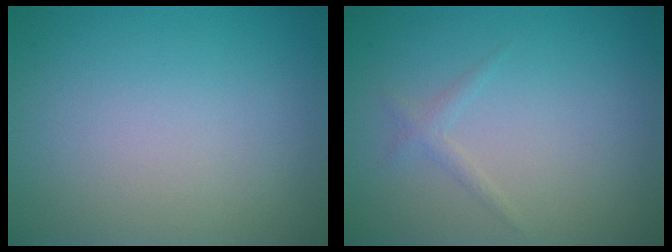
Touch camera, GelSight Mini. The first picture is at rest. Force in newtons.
{"total": 0.9, "press": 0.9, "slide": 0.1}